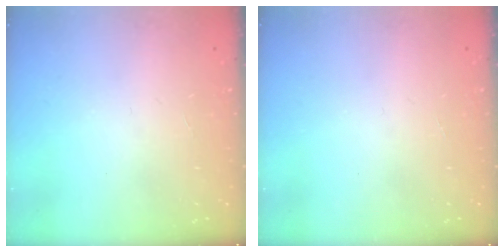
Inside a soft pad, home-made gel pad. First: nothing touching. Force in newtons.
{"total": 0.0}